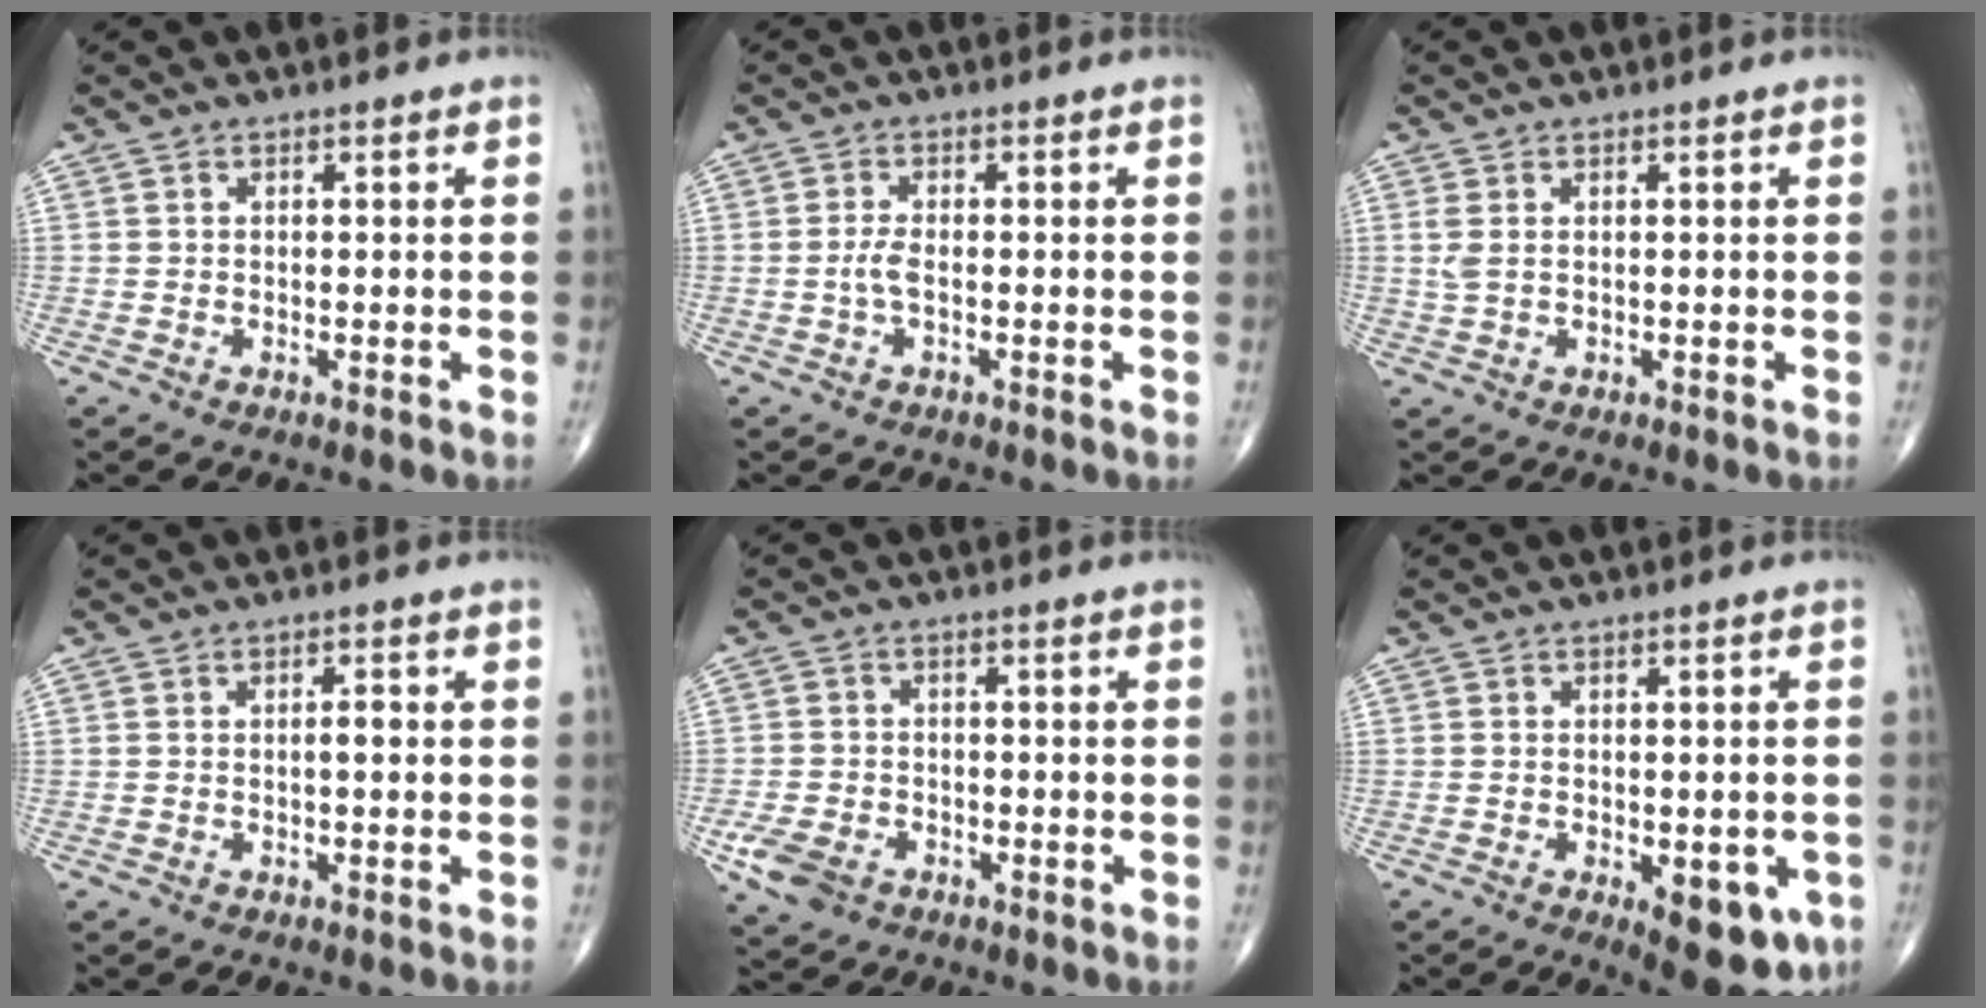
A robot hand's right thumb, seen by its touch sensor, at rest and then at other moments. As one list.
[{"total": 2.2, "force": [-0.5, 0.7, 2.0], "torque": [-0.048, 0.000, -0.012]}, {"total": 2.0, "force": [0.4, 0.9, 1.7], "torque": [-0.049, 0.007, 0.014]}, {"total": 1.4, "force": [-0.1, 0.5, 1.3], "torque": [-0.018, 0.002, -0.005]}, {"total": 6.2, "force": [-2.9, 4.5, 3.2], "torque": [-0.064, 0.012, -0.047]}, {"total": 10.1, "force": [-3.8, 4.5, 8.3], "torque": [-0.083, -0.001, -0.039]}]